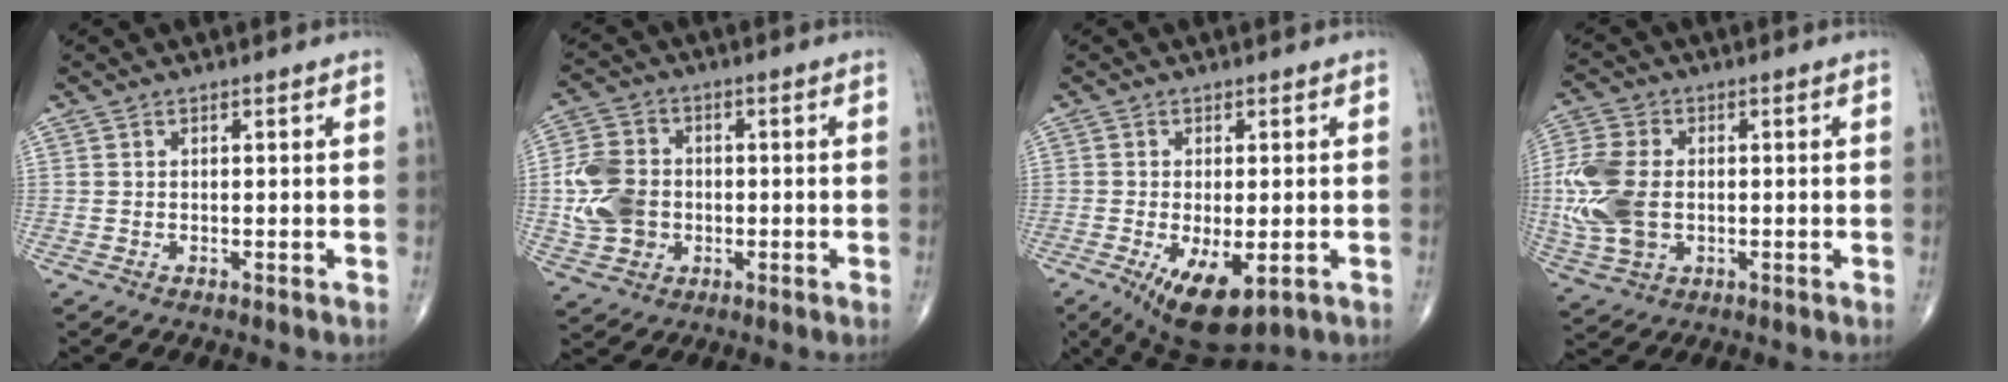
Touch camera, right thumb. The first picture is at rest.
{"total": 10.7, "force": [-0.8, 8.8, 6.0], "torque": [-0.107, 0.012, -0.015]}
{"total": 10.5, "force": [-3.9, 4.5, 8.6], "torque": [-0.141, -0.016, -0.052]}
{"total": 12.9, "force": [-0.4, 8.8, 9.5], "torque": [-0.215, 0.002, -0.003]}